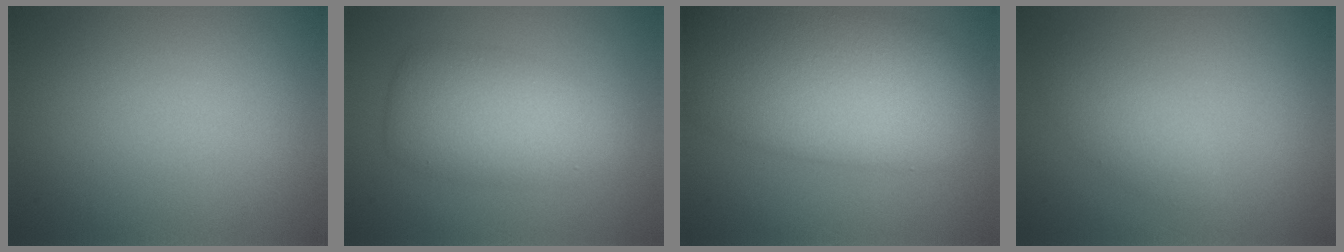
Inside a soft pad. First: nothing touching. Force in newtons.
{"total": 5.5, "press": 5.5, "slide": 0.0}
{"total": 13.0, "press": 13.0, "slide": 0.4}
{"total": 2.2, "press": 2.2, "slide": 0.1}